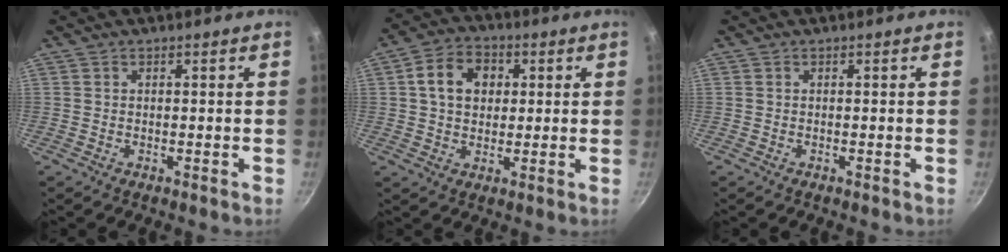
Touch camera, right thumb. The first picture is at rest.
{"total": 9.0, "force": [2.0, 6.9, 5.3], "torque": [-0.069, 0.009, 0.023]}
{"total": 0.0}